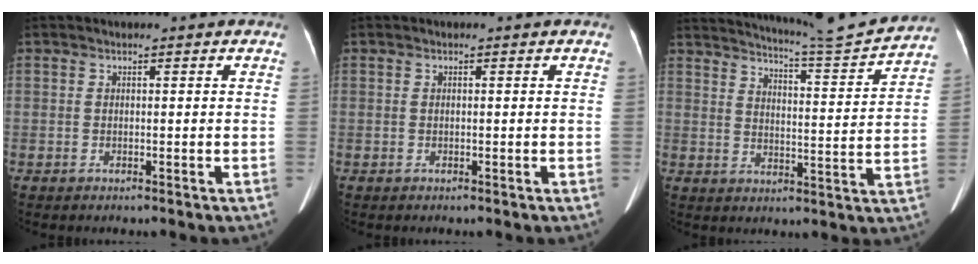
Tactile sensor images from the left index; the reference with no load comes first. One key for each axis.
{"total": 0.0}
{"total": 14.0, "fx": 13.4, "fy": -1.6, "fz": 3.7, "tx": -0.069, "ty": -0.034, "tz": 0.185}